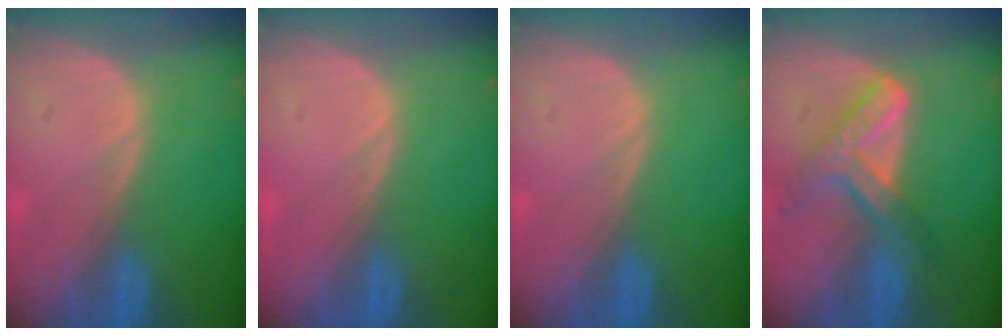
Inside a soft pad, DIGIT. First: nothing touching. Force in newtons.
{"total": 0.5, "press": 0.1, "slide": 0.5}
{"total": 0.0}
{"total": 7.2, "press": 6.0, "slide": 3.8}